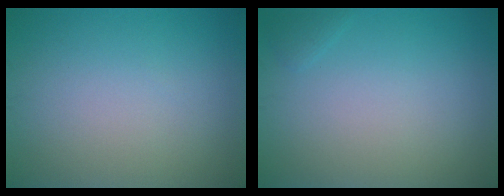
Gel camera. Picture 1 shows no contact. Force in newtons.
{"total": 0.5, "press": 0.5, "slide": 0.0}